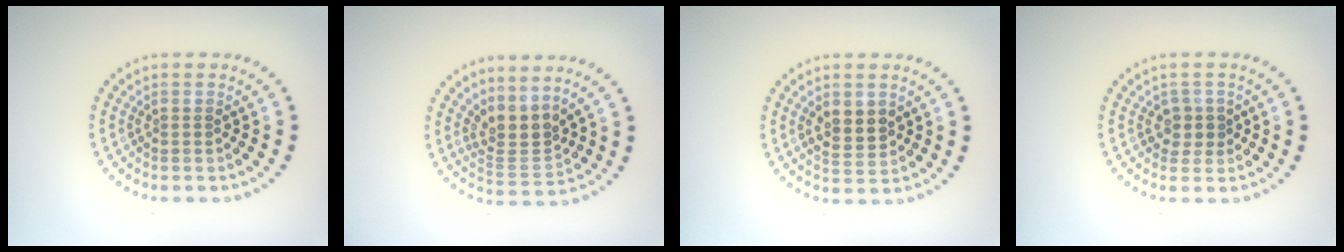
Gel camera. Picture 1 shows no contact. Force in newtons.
{"total": 3.0, "press": 2.1, "slide": 2.2}
{"total": 2.7, "press": 2.7, "slide": 0.5}
{"total": 1.7, "press": 1.4, "slide": 1.0}